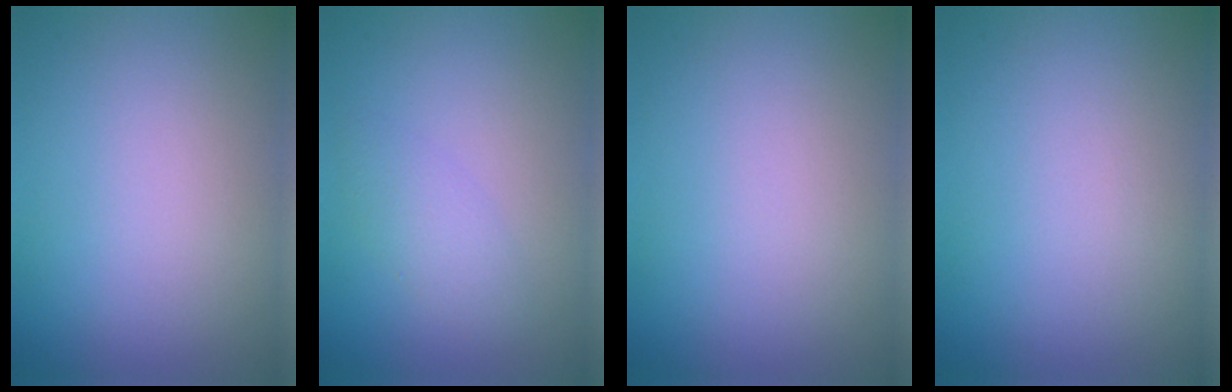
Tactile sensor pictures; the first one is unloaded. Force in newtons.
{"total": 2.0, "press": 2.0, "slide": 0.1}
{"total": 0.0}
{"total": 0.0}